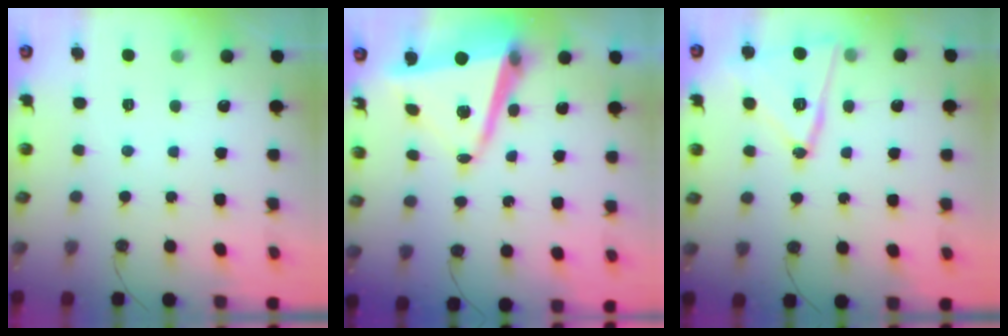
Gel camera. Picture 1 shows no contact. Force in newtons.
{"total": 13.0, "press": 12.9, "slide": 1.5}
{"total": 15.2, "press": 15.2, "slide": 0.7}